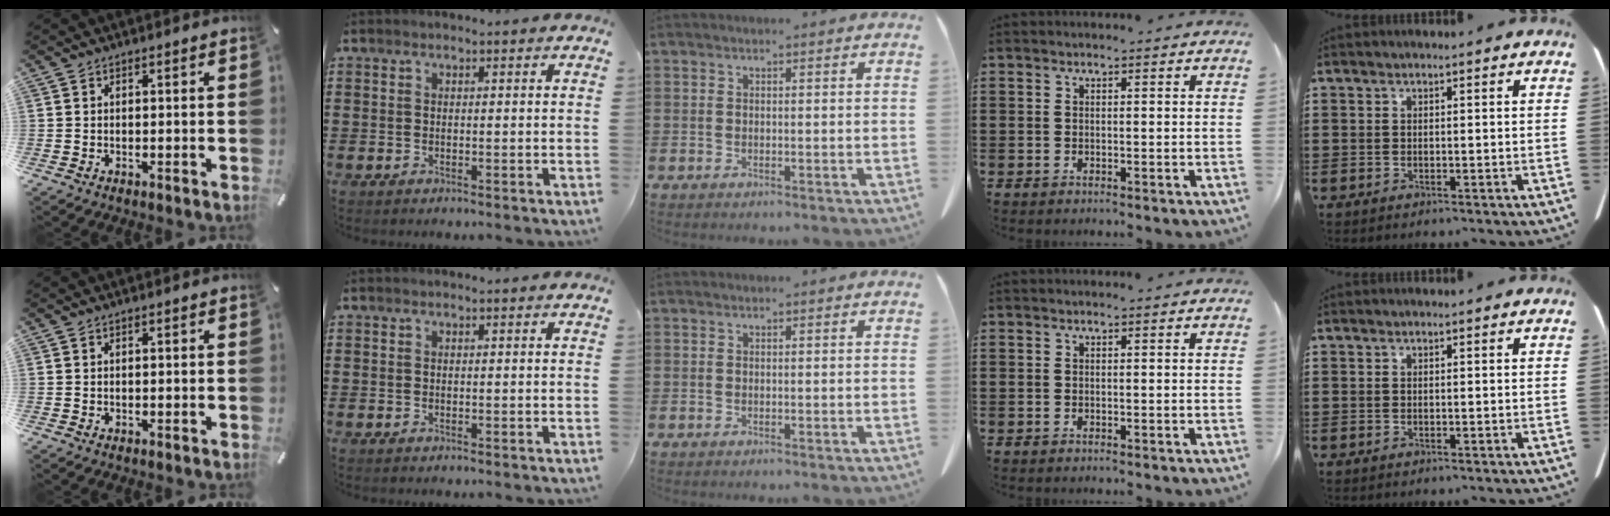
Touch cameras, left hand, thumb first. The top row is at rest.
{}